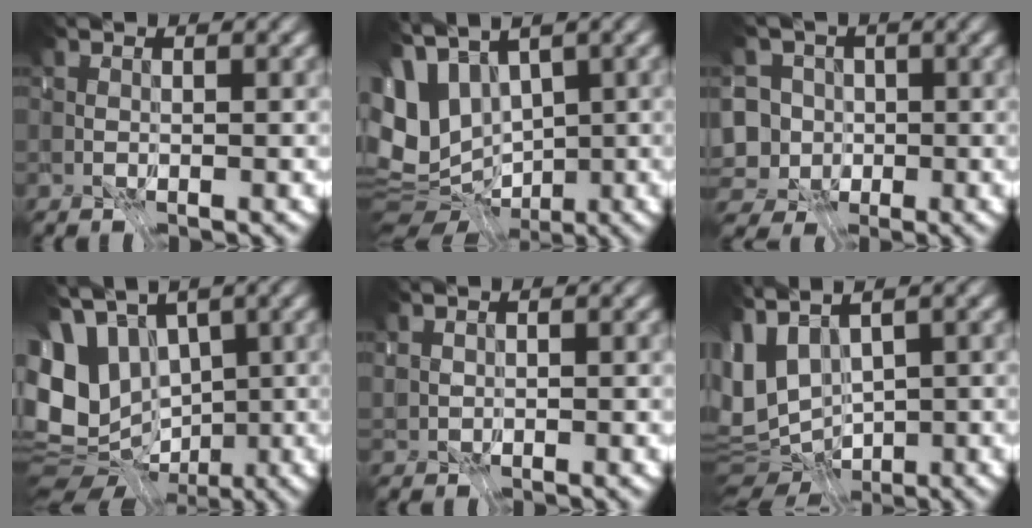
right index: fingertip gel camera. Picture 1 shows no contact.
{"total": 9.0, "force": [-0.5, 5.9, 6.8], "torque": [-0.147, -0.011, 0.014]}
{"total": 8.5, "force": [-2.1, 7.4, 3.7], "torque": [-0.084, 0.009, -0.059]}
{"total": 12.1, "force": [-0.4, 8.7, 8.5], "torque": [-0.177, -0.008, 0.006]}
{"total": 0.6, "force": [0.1, -0.2, -0.6], "torque": [-0.007, 0.000, 0.021]}
{"total": 3.1, "force": [-1.6, -0.2, 2.7], "torque": [-0.041, -0.018, -0.015]}